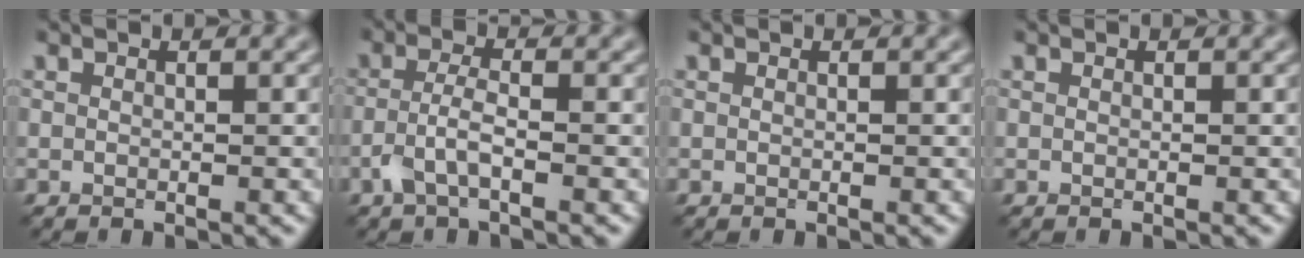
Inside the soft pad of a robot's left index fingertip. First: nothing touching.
{"total": 2.6, "force": [-1.2, 0.7, 2.1], "torque": [-0.047, 0.005, -0.032]}
{"total": 0.0}
{"total": 0.0}